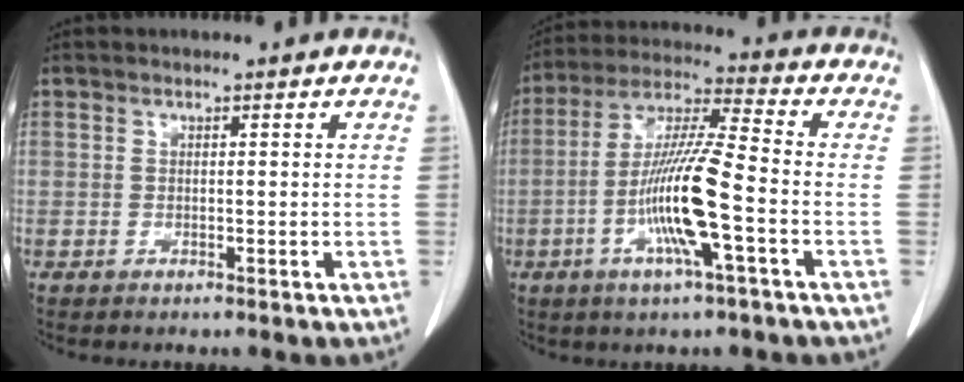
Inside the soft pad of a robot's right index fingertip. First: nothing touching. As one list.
[{"total": 13.3, "force": [-3.7, 0.3, 12.8], "torque": [-0.253, -0.004, -0.077]}]